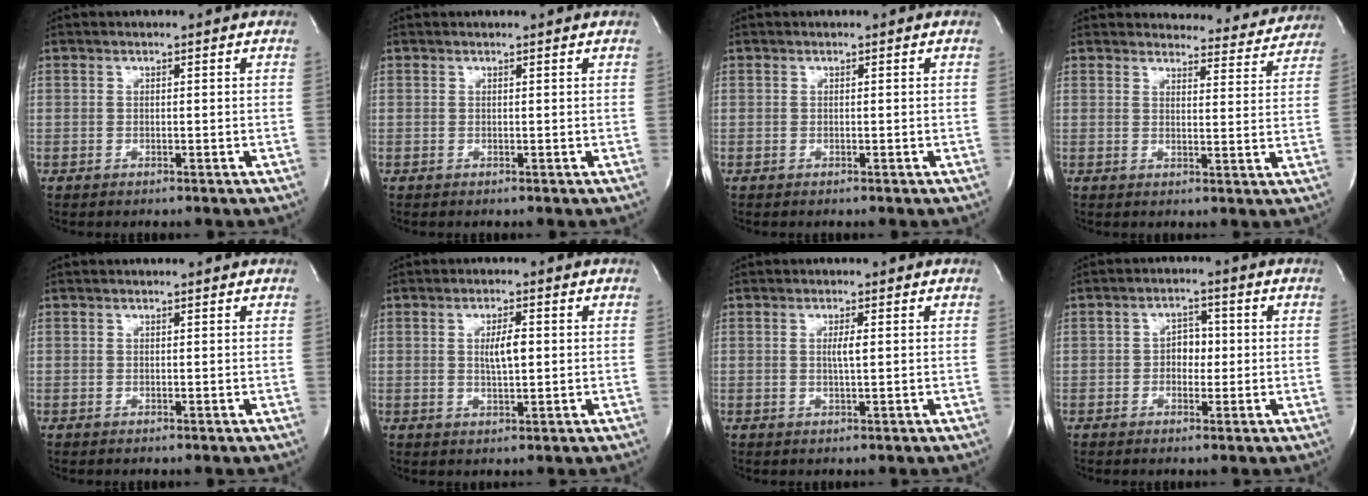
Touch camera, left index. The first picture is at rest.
{"total": 1.6, "force": [1.5, 0.0, 0.4], "torque": [-0.011, 0.008, 0.017]}
{"total": 0.0}
{"total": 11.0, "force": [10.7, 2.5, 0.8], "torque": [0.019, -0.025, 0.107]}
{"total": 1.3, "force": [1.2, 0.1, 0.2], "torque": [-0.009, 0.009, 0.013]}
{"total": 3.6, "force": [0.5, 0.9, 3.5], "torque": [-0.061, 0.000, 0.009]}
{"total": 1.7, "force": [0.3, 0.0, 1.7], "torque": [-0.036, 0.000, 0.005]}
{"total": 3.3, "force": [-0.2, 2.3, 2.4], "torque": [-0.033, 0.010, -0.005]}